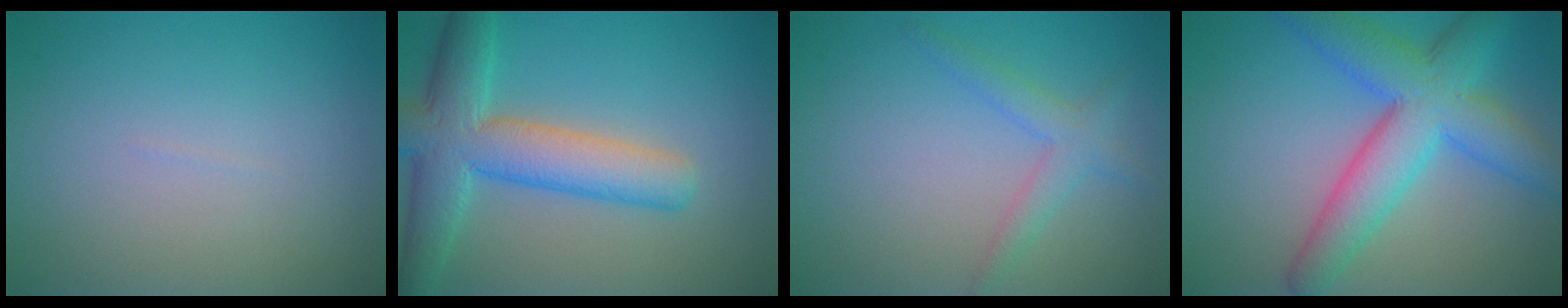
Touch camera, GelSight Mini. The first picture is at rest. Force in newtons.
{"total": 7.5, "press": 7.5, "slide": 0.2}
{"total": 2.3, "press": 2.3, "slide": 0.1}
{"total": 7.9, "press": 7.9, "slide": 0.1}